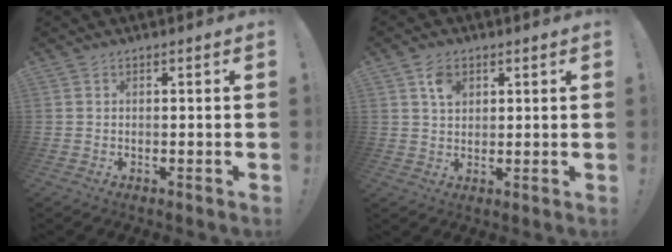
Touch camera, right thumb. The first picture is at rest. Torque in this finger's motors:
{"motor_torque": [-0.08, 0.07, 0.16, 0.01, 0.00]}